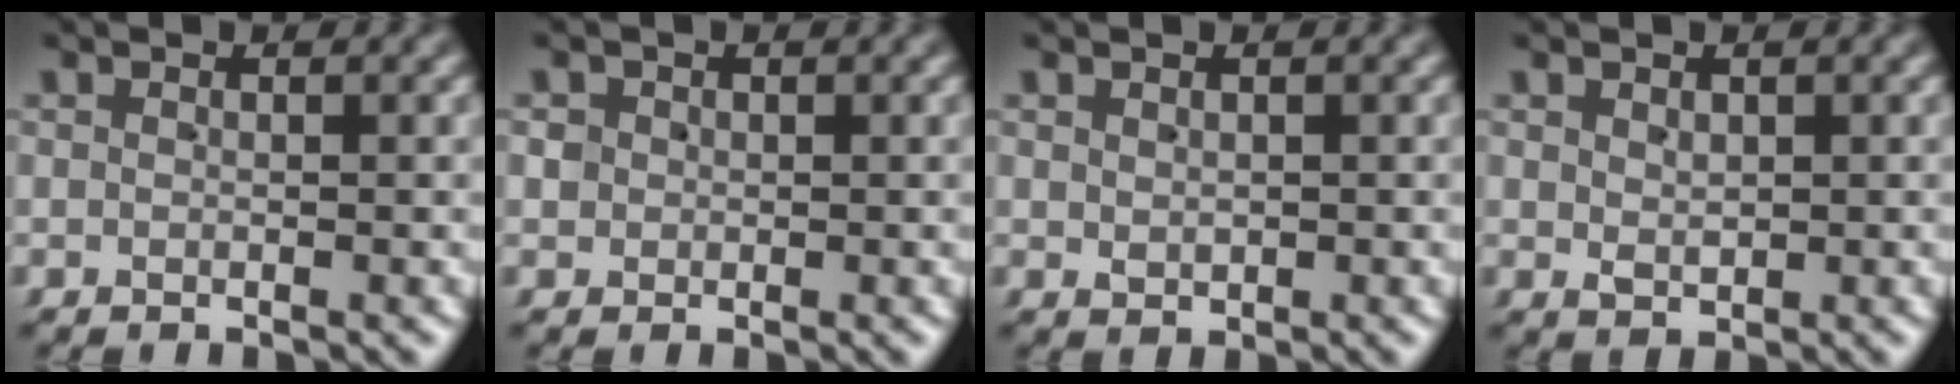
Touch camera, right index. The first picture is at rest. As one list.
[{"total": 1.8, "force": [0.4, 1.7, 0.5], "torque": [-0.013, -0.003, 0.010]}, {"total": 0.8, "force": [0.3, 0.6, 0.5], "torque": [-0.007, -0.007, 0.017]}, {"total": 1.2, "force": [0.4, 0.8, 0.8], "torque": [-0.011, -0.007, 0.019]}]